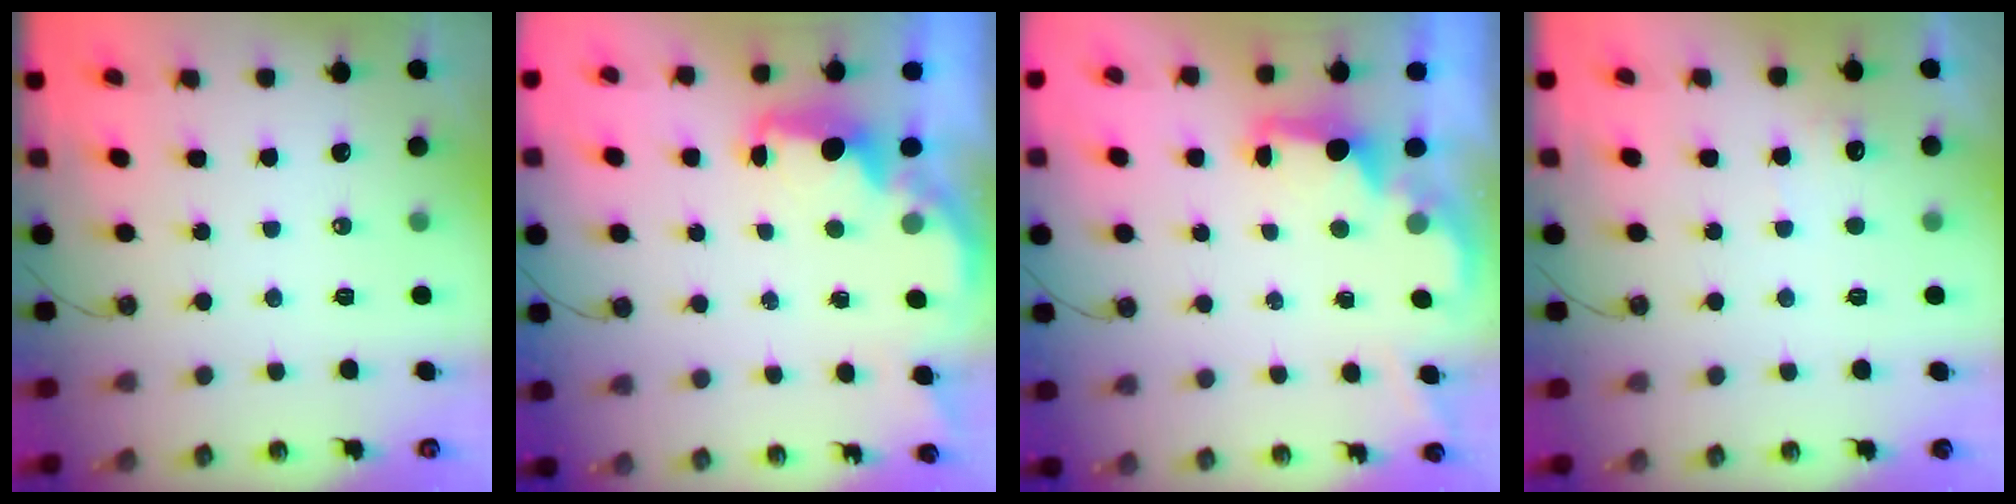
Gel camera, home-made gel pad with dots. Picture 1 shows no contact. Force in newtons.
{"total": 2.2, "press": 2.1, "slide": 0.7}
{"total": 1.9, "press": 1.8, "slide": 0.8}
{"total": 7.0, "press": 6.9, "slide": 1.2}